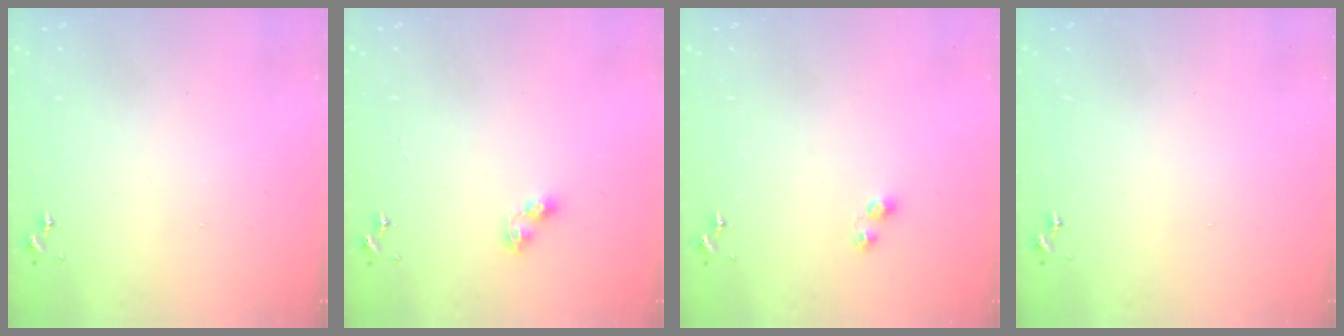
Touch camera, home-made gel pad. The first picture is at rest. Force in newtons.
{"total": 6.6, "press": 6.6, "slide": 0.7}
{"total": 4.3, "press": 4.3, "slide": 0.6}
{"total": 0.0}